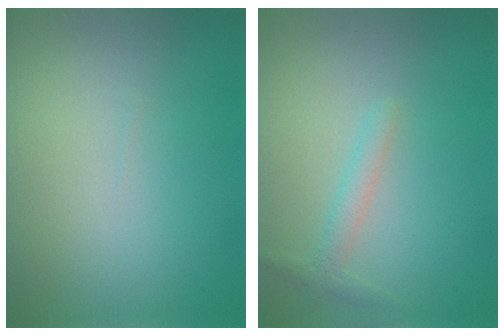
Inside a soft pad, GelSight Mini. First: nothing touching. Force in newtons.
{"total": 1.6, "press": 1.6, "slide": 0.1}